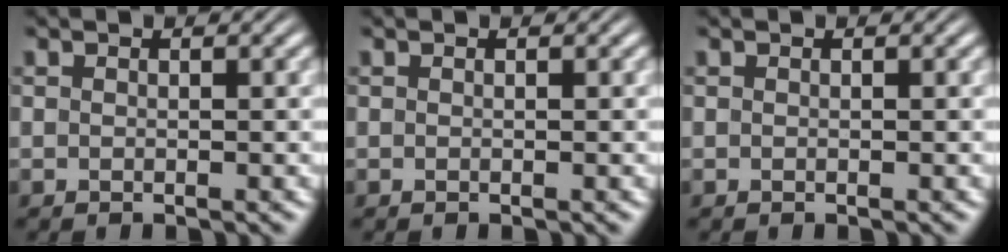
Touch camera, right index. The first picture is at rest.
{"total": 0.0}
{"total": 0.0}